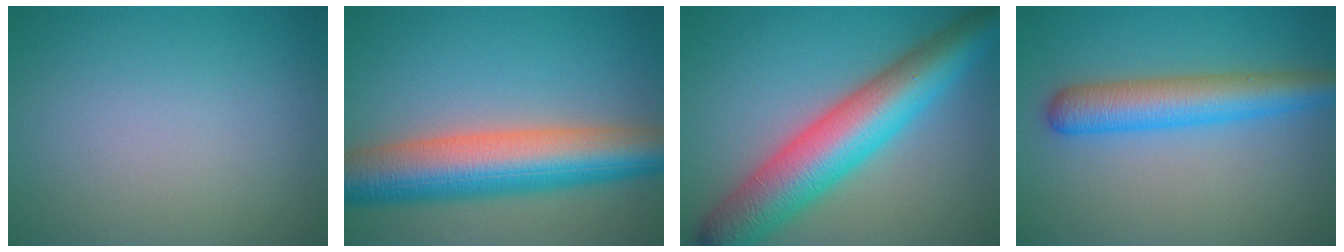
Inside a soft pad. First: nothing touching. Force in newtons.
{"total": 10.8, "press": 10.8, "slide": 0.4}
{"total": 10.5, "press": 10.5, "slide": 0.2}
{"total": 5.6, "press": 5.6, "slide": 0.1}